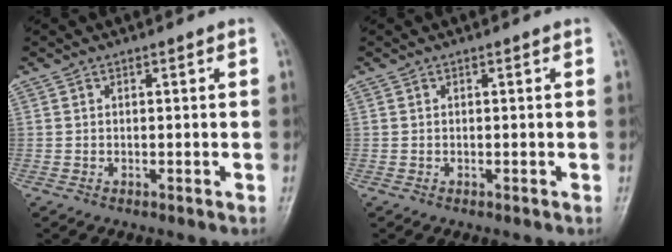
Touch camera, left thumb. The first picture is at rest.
{"total": 0.0}